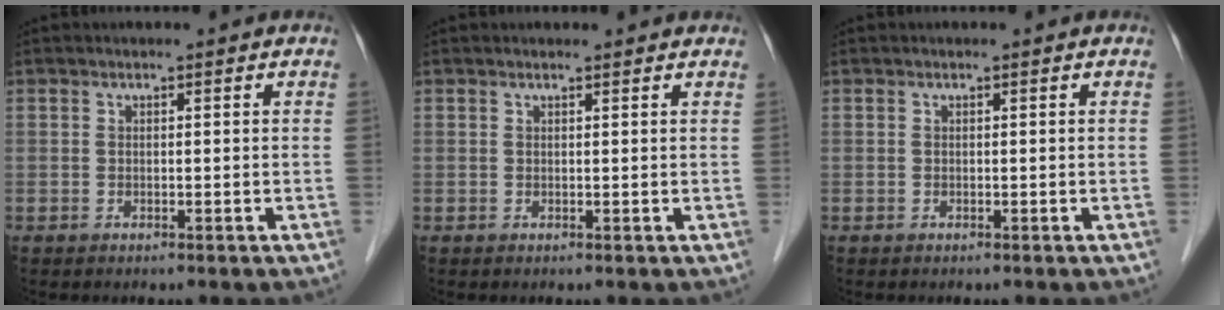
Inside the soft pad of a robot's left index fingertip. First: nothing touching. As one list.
[{"total": 2.6, "force": [2.5, 0.6, 0.5], "torque": [-0.003, 0.010, 0.026]}, {"total": 0.0}]